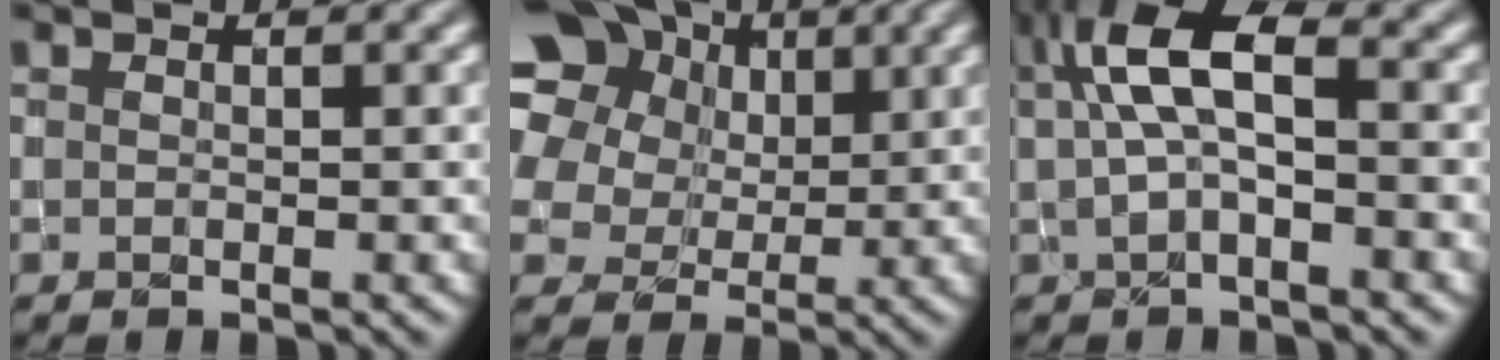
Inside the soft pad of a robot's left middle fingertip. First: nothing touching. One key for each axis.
{"total": 18.1, "fx": 8.0, "fy": 13.8, "fz": 8.5, "tx": -0.218, "ty": 0.046, "tz": 0.146}
{"total": 5.6, "fx": 0.8, "fy": 2.3, "fz": 5.1, "tx": -0.102, "ty": 0.010, "tz": 0.010}